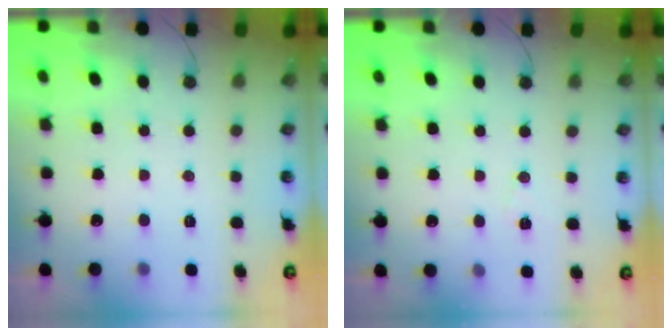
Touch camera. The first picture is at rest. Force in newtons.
{"total": 6.1, "press": 4.2, "slide": 4.5}